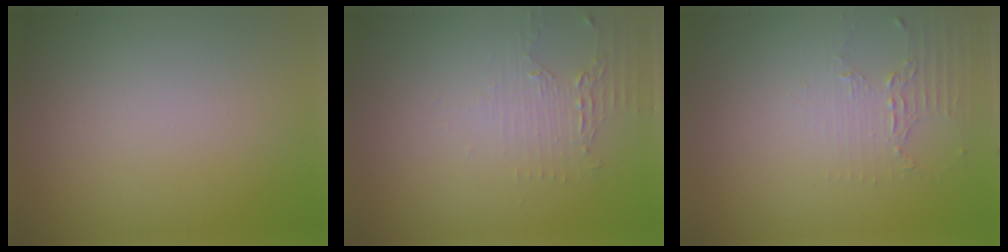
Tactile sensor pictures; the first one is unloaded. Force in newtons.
{"total": 2.2, "press": 1.6, "slide": 1.5}
{"total": 2.0, "press": 1.5, "slide": 1.4}